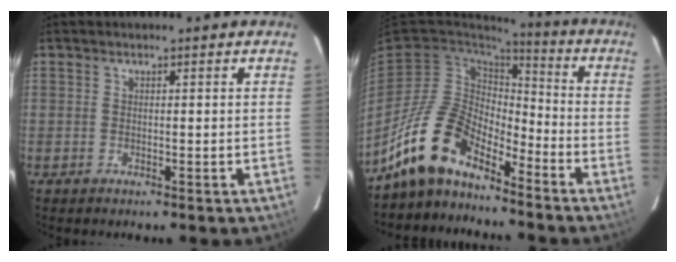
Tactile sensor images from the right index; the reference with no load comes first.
{"total": 13.7, "force": [-10.8, 5.5, 6.5], "torque": [-0.123, 0.012, -0.211]}